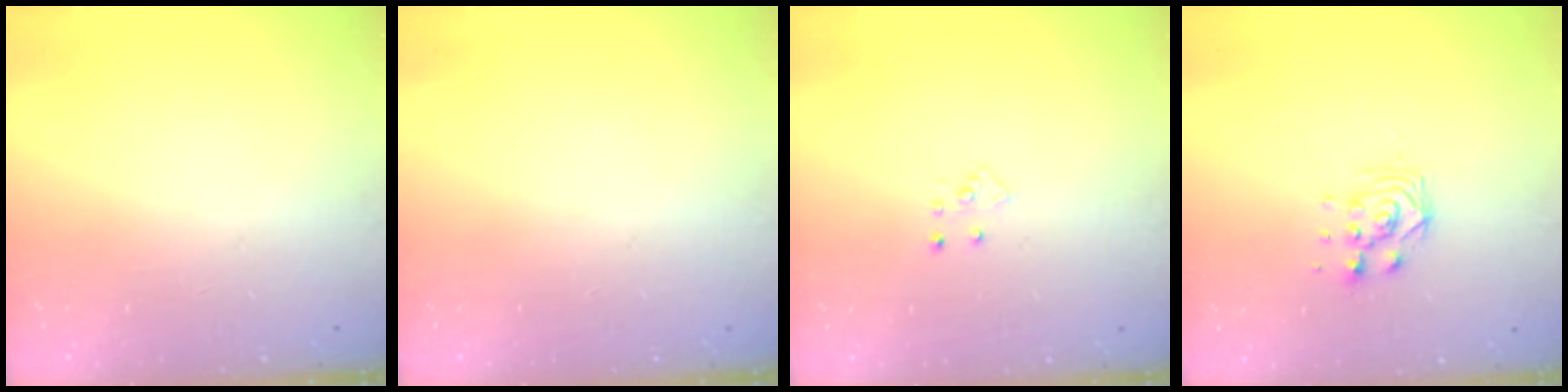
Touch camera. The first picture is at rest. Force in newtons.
{"total": 0.0}
{"total": 4.2, "press": 4.2, "slide": 0.4}
{"total": 5.1, "press": 5.0, "slide": 0.4}